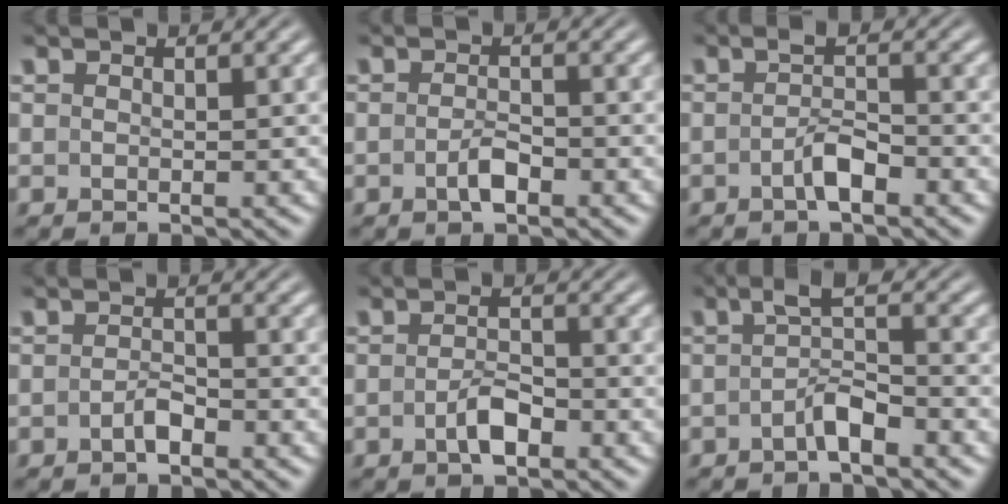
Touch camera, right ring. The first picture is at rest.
{"total": 1.7, "force": [-1.1, 0.2, 1.2], "torque": [-0.016, 0.000, -0.021]}
{"total": 2.1, "force": [-1.1, 0.4, 1.8], "torque": [-0.021, 0.003, -0.026]}
{"total": 1.5, "force": [-1.2, 0.2, 0.8], "torque": [-0.009, 0.003, -0.024]}
{"total": 2.4, "force": [-1.5, 0.6, 1.8], "torque": [-0.024, -0.003, -0.026]}
{"total": 2.0, "force": [-0.5, 0.1, 2.0], "torque": [-0.038, -0.004, -0.011]}